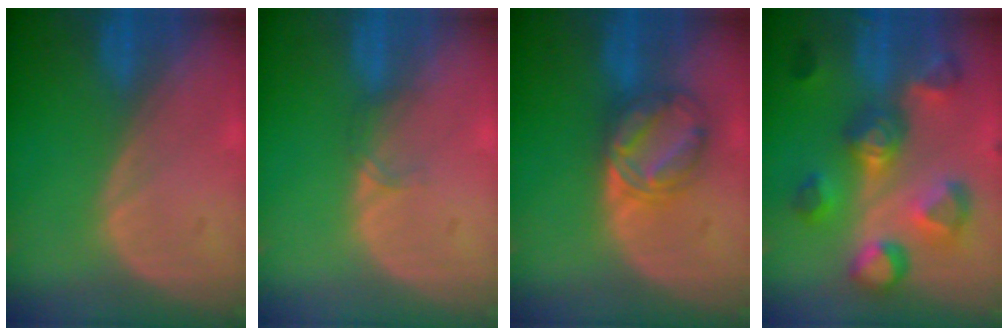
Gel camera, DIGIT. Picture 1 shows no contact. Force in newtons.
{"total": 1.3, "press": 1.2, "slide": 0.2}
{"total": 6.4, "press": 6.4, "slide": 0.4}
{"total": 10.1, "press": 9.8, "slide": 2.4}